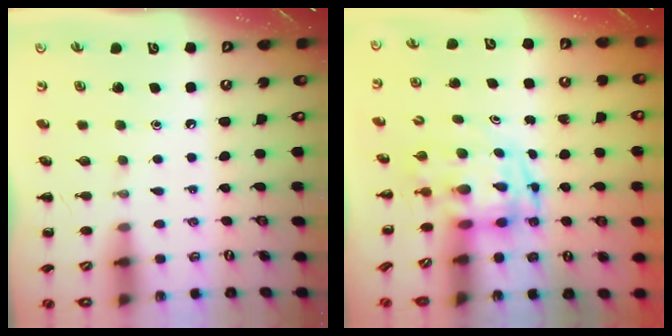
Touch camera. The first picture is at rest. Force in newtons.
{"total": 3.4, "press": 3.4, "slide": 0.7}